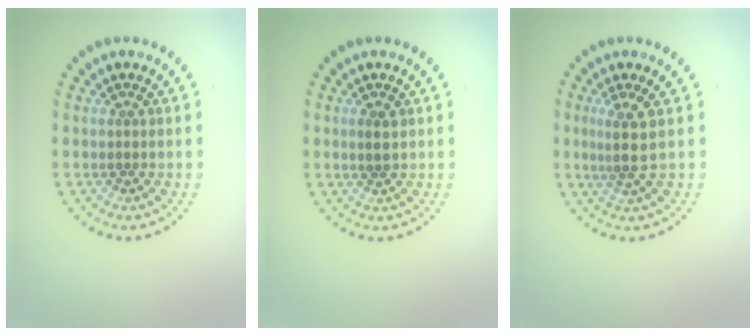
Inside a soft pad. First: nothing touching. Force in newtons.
{"total": 1.1, "press": 1.1, "slide": 0.4}
{"total": 2.5, "press": 1.9, "slide": 1.6}